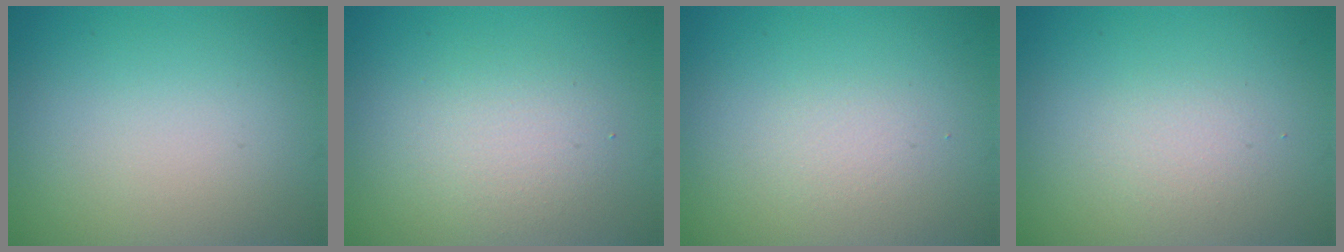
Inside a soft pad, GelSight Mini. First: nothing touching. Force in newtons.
{"total": 2.6, "press": 2.6, "slide": 0.1}
{"total": 1.1, "press": 1.1, "slide": 0.0}
{"total": 1.4, "press": 1.3, "slide": 0.1}